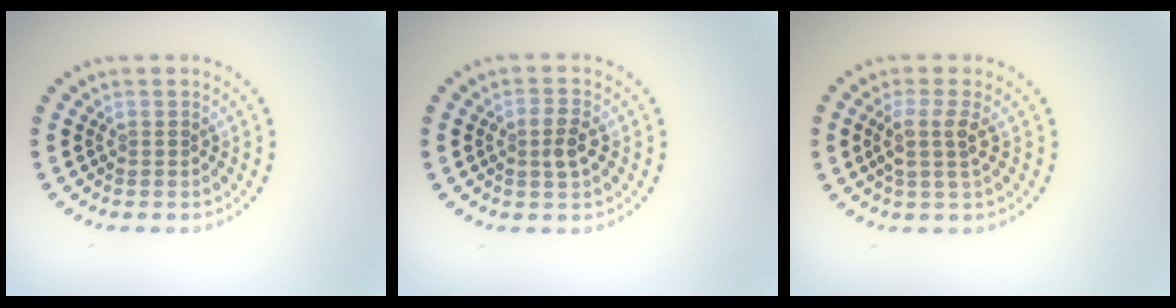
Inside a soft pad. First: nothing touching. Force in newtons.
{"total": 2.0, "press": 2.0, "slide": 0.4}
{"total": 2.5, "press": 2.0, "slide": 1.5}